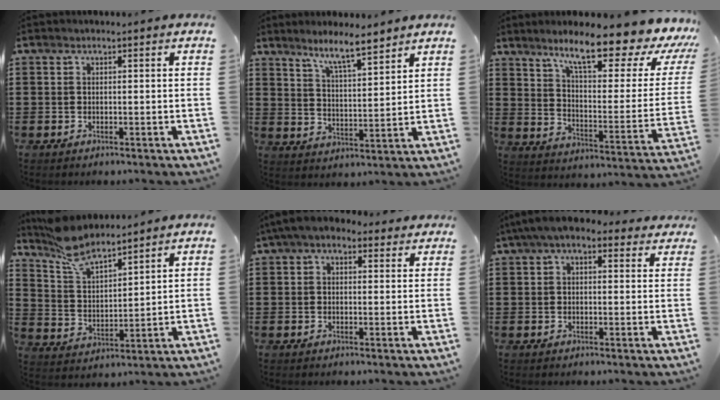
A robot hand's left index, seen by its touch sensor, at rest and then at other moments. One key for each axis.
{"total": 6.6, "fx": 5.8, "fy": 0.1, "fz": 3.2, "tx": -0.081, "ty": -0.024, "tz": 0.101}
{"total": 13.1, "fx": 9.4, "fy": 1.9, "fz": 9.0, "tx": -0.165, "ty": -0.060, "tz": 0.148}
{"total": 7.9, "fx": 7.0, "fy": 1.4, "fz": 3.3, "tx": -0.091, "ty": -0.023, "tz": 0.129}
{"total": 3.6, "fx": 2.3, "fy": 2.0, "fz": 2.0, "tx": -0.047, "ty": 0.003, "tz": 0.041}
{"total": 4.8, "fx": 3.3, "fy": 1.8, "fz": 2.9, "tx": -0.068, "ty": 0.001, "tz": 0.059}